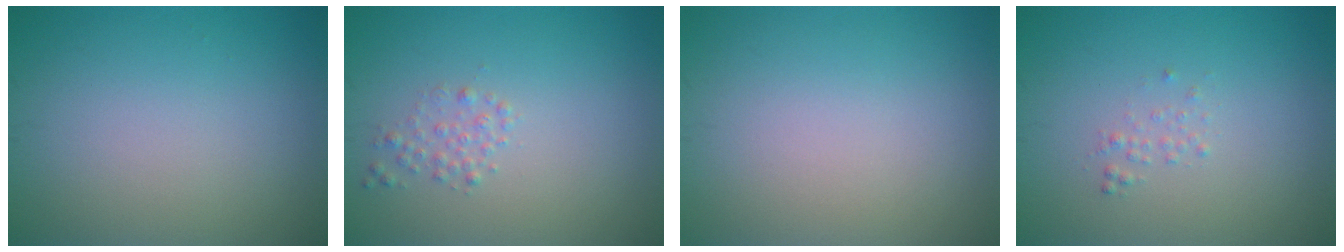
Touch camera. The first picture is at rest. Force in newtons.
{"total": 1.2, "press": 1.2, "slide": 0.0}
{"total": 0.0}
{"total": 0.7, "press": 0.7, "slide": 0.1}